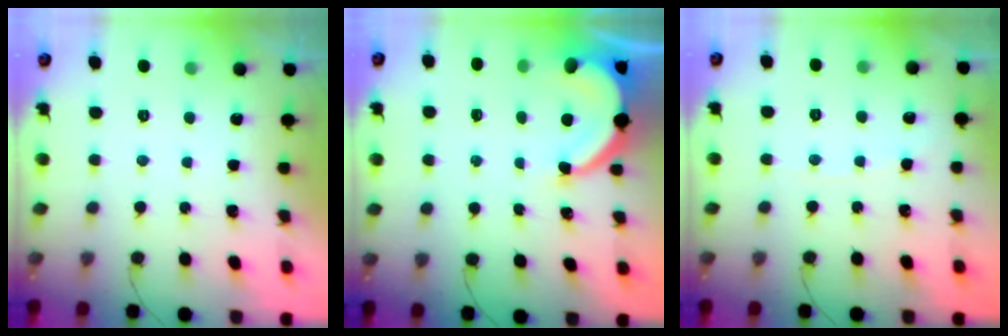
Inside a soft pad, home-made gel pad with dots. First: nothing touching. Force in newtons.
{"total": 7.0, "press": 7.0, "slide": 0.1}
{"total": 3.3, "press": 3.3, "slide": 0.3}